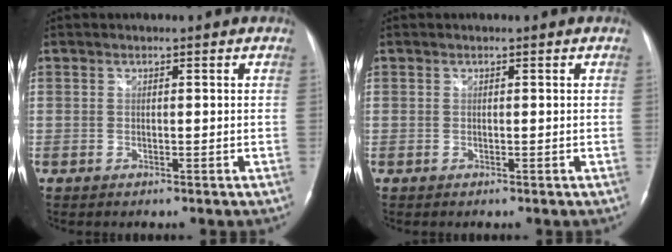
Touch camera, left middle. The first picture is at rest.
{"total": 0.0}